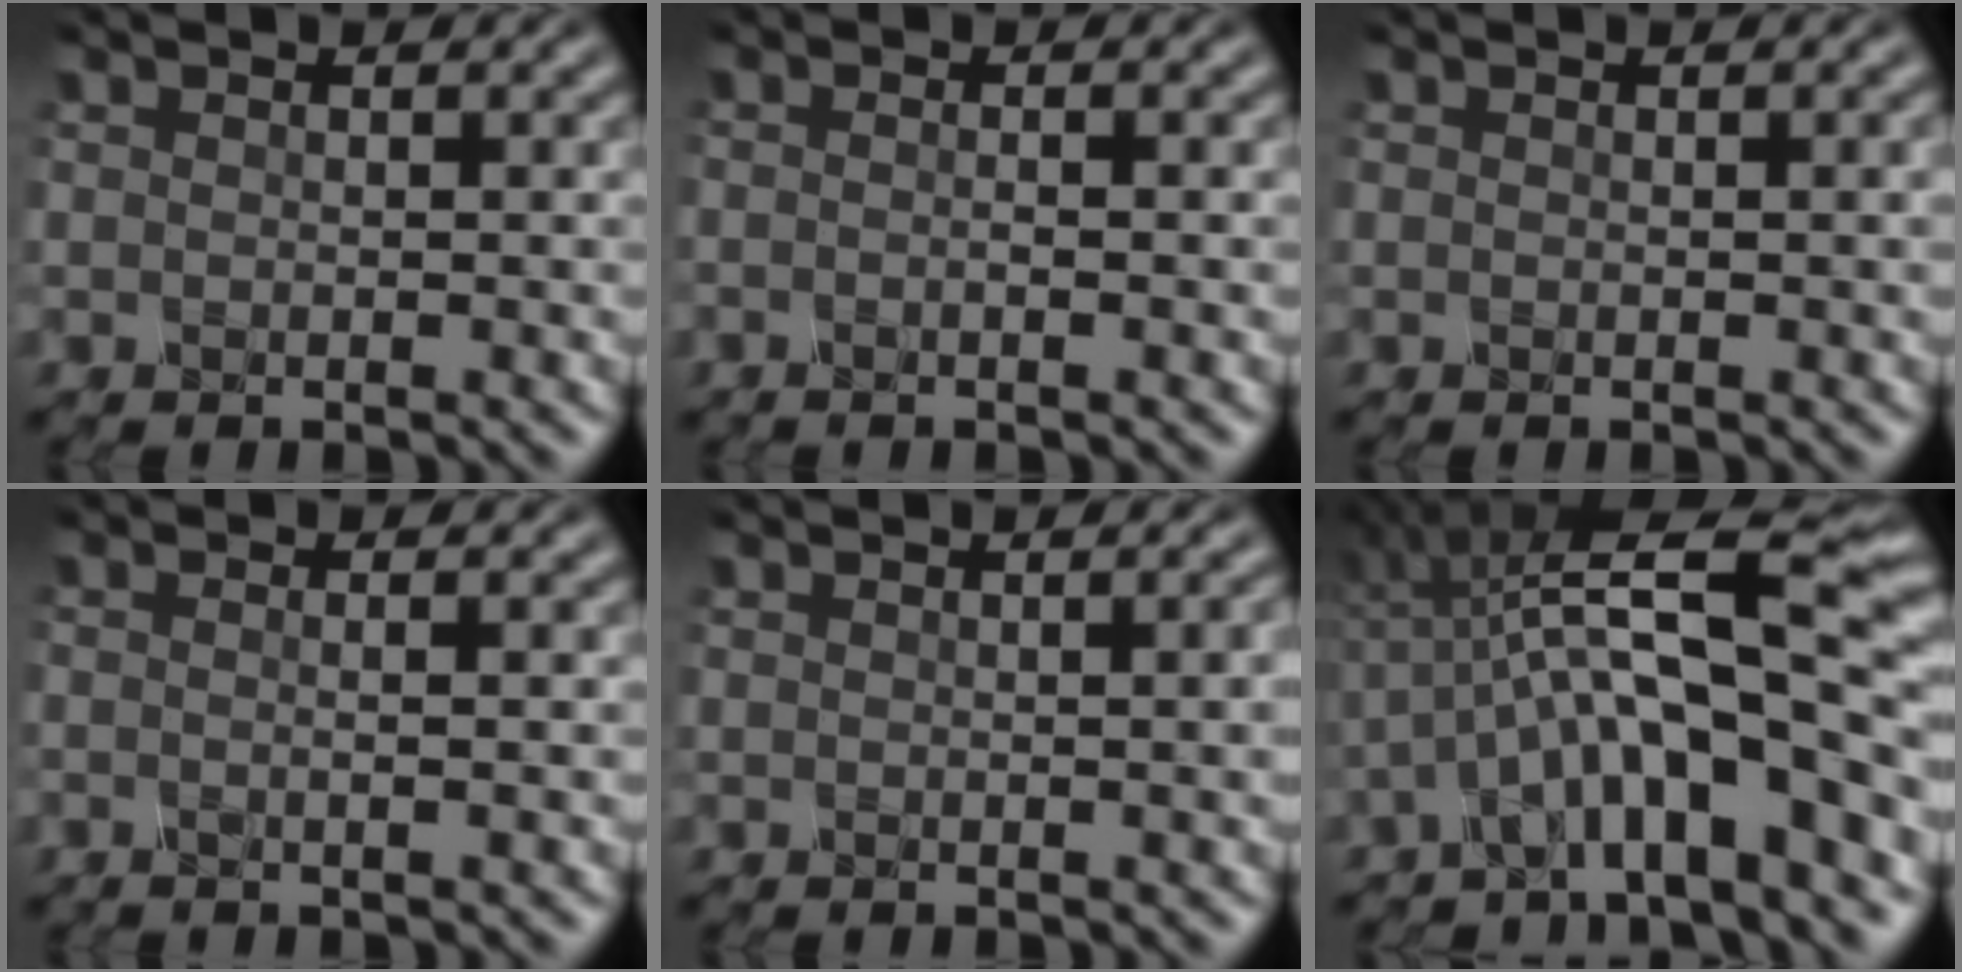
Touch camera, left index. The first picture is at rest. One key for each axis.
{"total": 0.9, "fx": -0.6, "fy": 0.1, "fz": 0.7, "tx": -0.005, "ty": -0.009, "tz": -0.018}
{"total": 1.4, "fx": 0.5, "fy": 0.5, "fz": 1.2, "tx": -0.016, "ty": 0.001, "tz": 0.010}
{"total": 1.7, "fx": -0.3, "fy": 0.6, "fz": 1.5, "tx": -0.006, "ty": -0.005, "tz": -0.027}
{"total": 3.6, "fx": 0.9, "fy": 1.7, "fz": 3.1, "tx": -0.021, "ty": 0.017, "tz": -0.003}
{"total": 11.8, "fx": -2.6, "fy": 3.1, "fz": 11.0, "tx": -0.170, "ty": 0.021, "tz": -0.050}